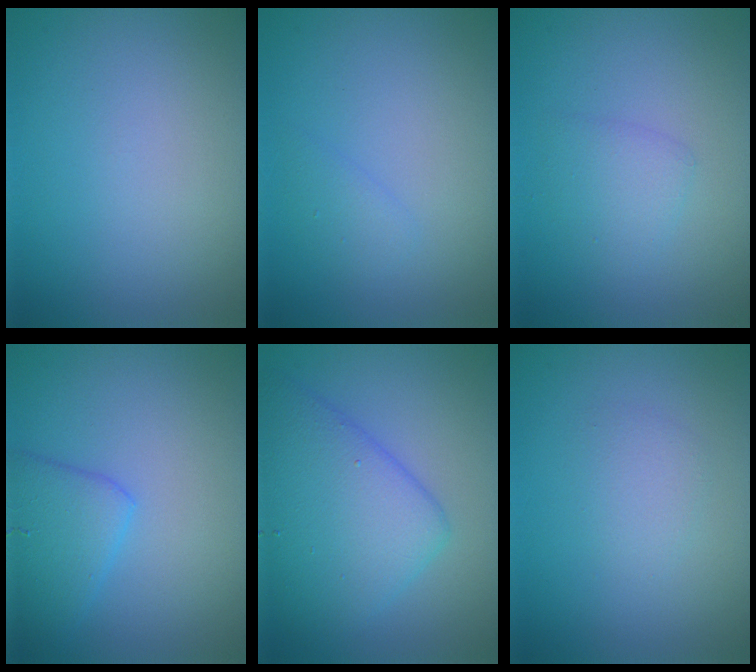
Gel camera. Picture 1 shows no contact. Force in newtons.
{"total": 1.1, "press": 1.1, "slide": 0.0}
{"total": 1.9, "press": 1.9, "slide": 0.1}
{"total": 3.3, "press": 3.3, "slide": 0.2}
{"total": 6.8, "press": 6.8, "slide": 0.1}
{"total": 1.5, "press": 1.5, "slide": 0.0}